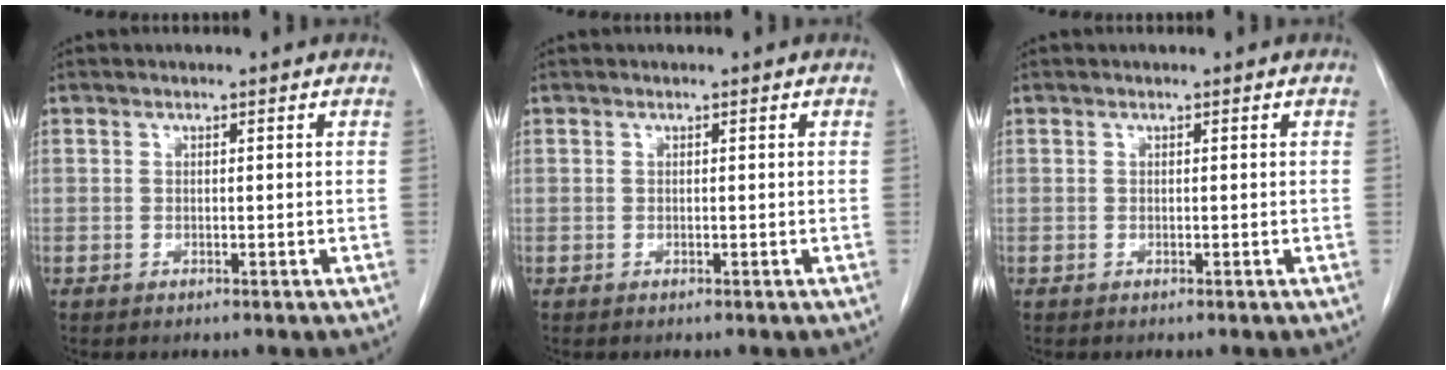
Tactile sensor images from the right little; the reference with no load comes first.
{"total": 0.0}
{"total": 0.0}